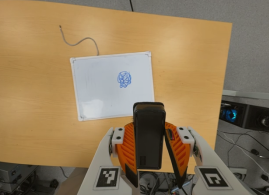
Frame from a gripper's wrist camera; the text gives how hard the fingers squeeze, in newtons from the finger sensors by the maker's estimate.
{"total": 5.7, "left": 4.4, "right": 7.1}